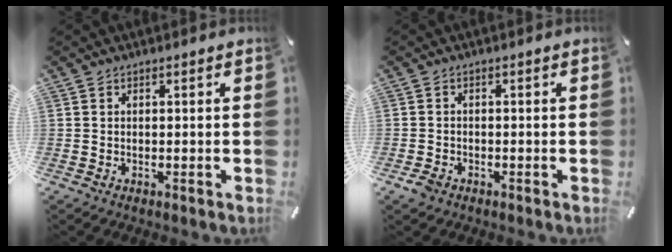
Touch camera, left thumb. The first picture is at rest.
{"total": 2.0, "force": [-1.2, 1.4, 0.8], "torque": [-0.021, 0.002, -0.026]}